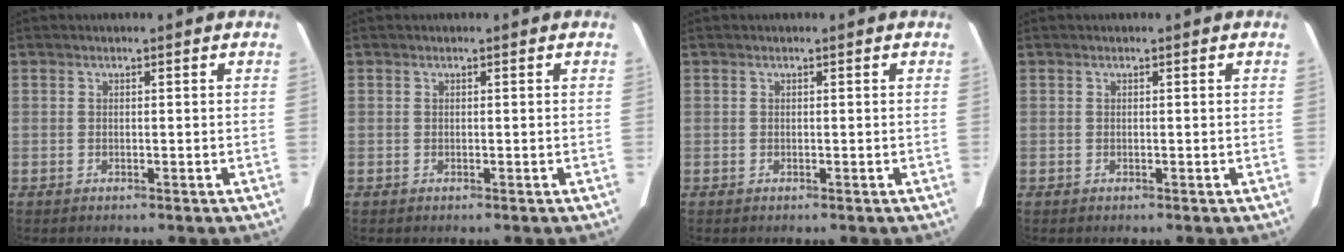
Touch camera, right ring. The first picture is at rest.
{"total": 0.0}
{"total": 0.0}
{"total": 0.0}